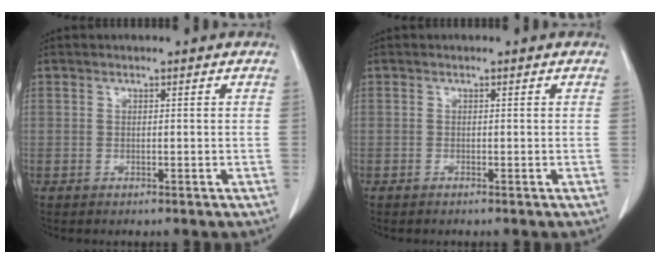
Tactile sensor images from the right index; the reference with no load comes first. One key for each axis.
{"total": 0.0}